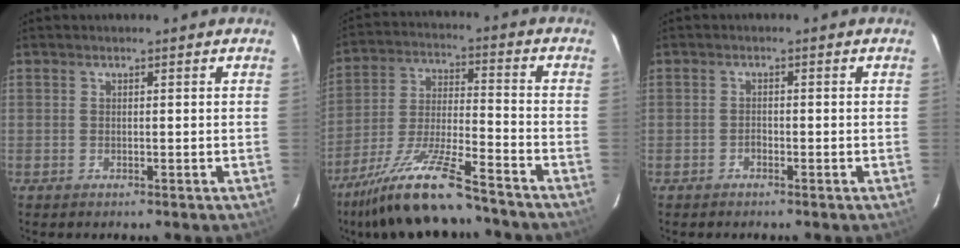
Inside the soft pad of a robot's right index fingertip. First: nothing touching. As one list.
[{"total": 15.9, "force": [-12.9, 1.7, 9.1], "torque": [-0.185, -0.022, -0.230]}, {"total": 0.9, "force": [-0.7, 0.5, 0.2], "torque": [-0.003, 0.001, -0.014]}]